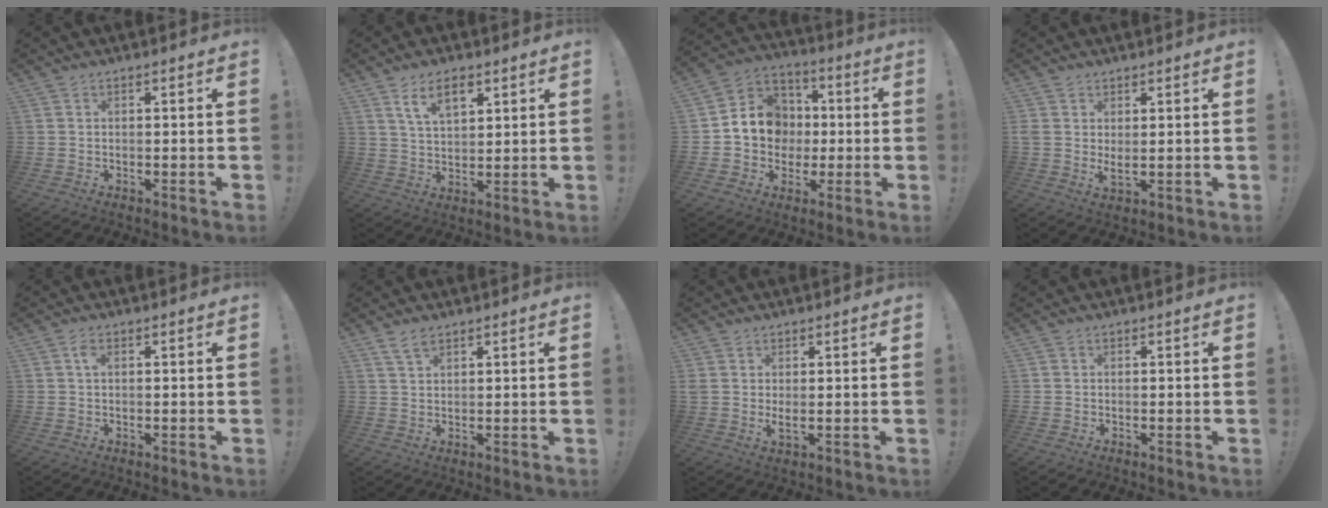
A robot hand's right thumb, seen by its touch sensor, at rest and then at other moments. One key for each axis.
{"total": 8.4, "fx": 4.9, "fy": 4.0, "fz": 5.5, "tx": -0.095, "ty": -0.011, "tz": 0.088}
{"total": 12.5, "fx": -0.4, "fy": 11.4, "fz": 4.9, "tx": -0.062, "ty": 0.009, "tz": 0.003}
{"total": 3.5, "fx": 2.0, "fy": 1.4, "fz": 2.6, "tx": -0.030, "ty": -0.017, "tz": 0.035}
{"total": 2.2, "fx": 0.7, "fy": 1.2, "fz": 1.7, "tx": -0.027, "ty": 0.000, "tz": 0.009}
{"total": 3.6, "fx": 2.5, "fy": 1.7, "fz": 2.0, "tx": -0.030, "ty": -0.009, "tz": 0.045}
{"total": 3.0, "fx": 1.1, "fy": 0.9, "fz": 2.6, "tx": -0.037, "ty": -0.010, "tz": 0.020}
{"total": 0.0}